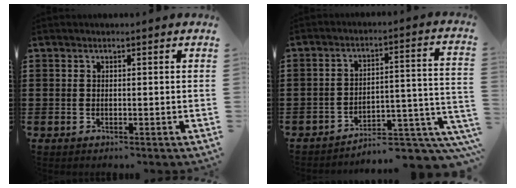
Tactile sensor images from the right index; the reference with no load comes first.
{"total": 5.7, "force": [-5.0, 1.1, 2.4], "torque": [-0.035, 0.000, -0.099]}